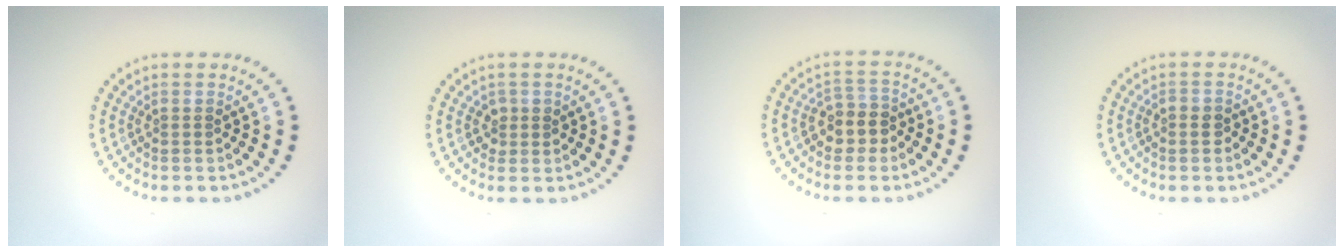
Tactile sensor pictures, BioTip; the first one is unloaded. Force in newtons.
{"total": 1.1, "press": 1.1, "slide": 0.4}
{"total": 2.7, "press": 2.4, "slide": 1.1}
{"total": 0.8, "press": 0.7, "slide": 0.3}